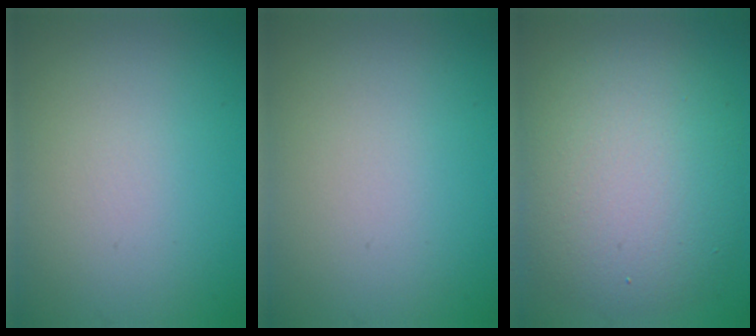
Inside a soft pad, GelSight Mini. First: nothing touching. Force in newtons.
{"total": 0.0}
{"total": 9.1, "press": 9.1, "slide": 0.6}